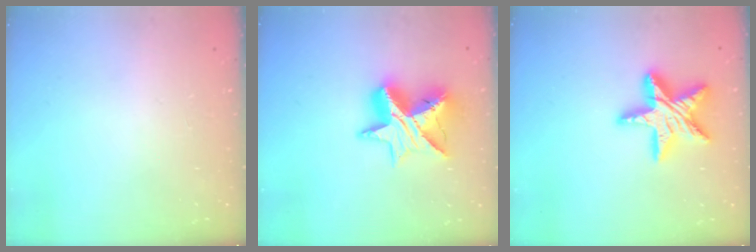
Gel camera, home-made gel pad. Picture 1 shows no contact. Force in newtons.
{"total": 12.9, "press": 12.9, "slide": 0.8}
{"total": 17.1, "press": 17.0, "slide": 1.5}